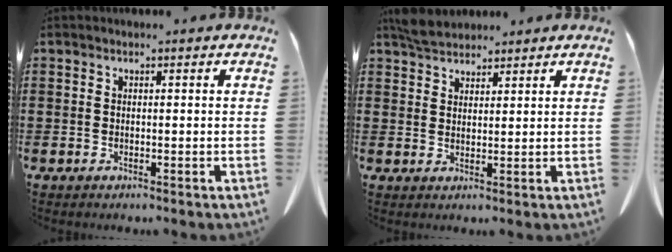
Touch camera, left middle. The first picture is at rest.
{"total": 3.3, "force": [3.1, 0.9, 0.7], "torque": [-0.023, -0.001, 0.061]}